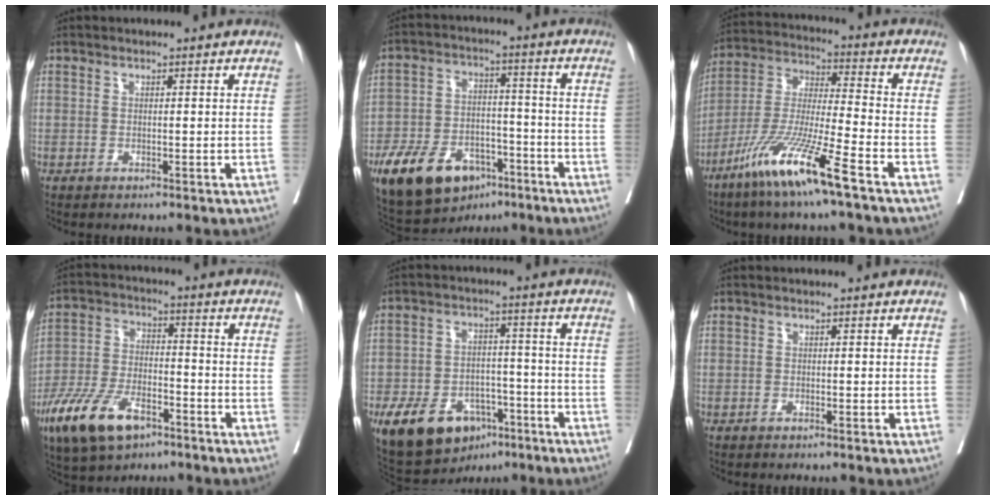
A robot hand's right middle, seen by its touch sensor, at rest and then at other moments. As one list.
[{"total": 14.9, "force": [-9.0, 8.0, 8.8], "torque": [-0.157, 0.006, -0.149]}, {"total": 14.2, "force": [-8.5, -0.4, 11.3], "torque": [-0.235, -0.038, -0.171]}, {"total": 12.3, "force": [-7.1, 5.2, 8.5], "torque": [-0.177, -0.007, -0.131]}, {"total": 14.0, "force": [-8.0, 8.3, 7.9], "torque": [-0.134, 0.011, -0.125]}, {"total": 0.0}]